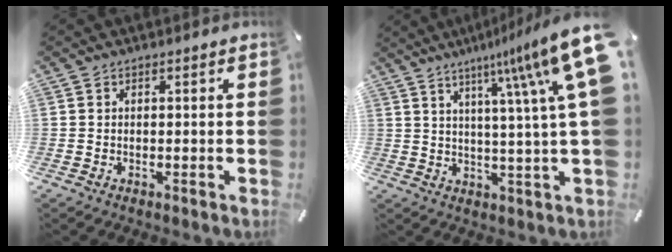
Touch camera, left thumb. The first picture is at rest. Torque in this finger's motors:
{"motor_torque": [2.52, 2.48, 1.42, -1.35, 0.51]}